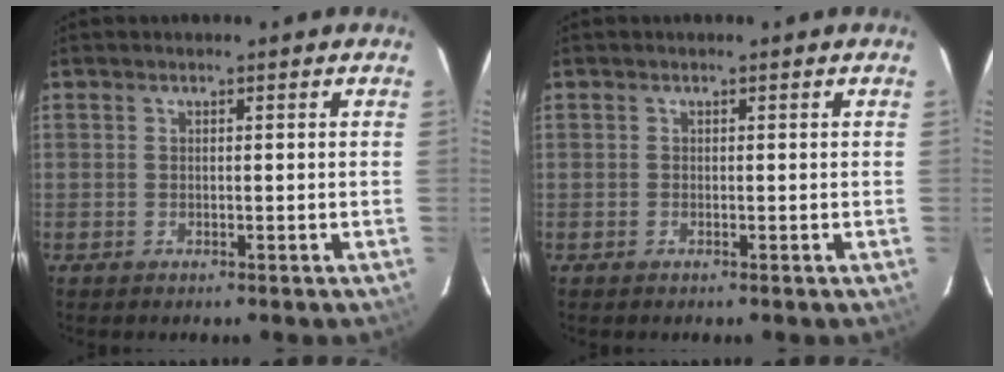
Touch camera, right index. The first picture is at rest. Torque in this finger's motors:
{"motor_torque": [-0.26, 0.18, -0.58, -0.16]}